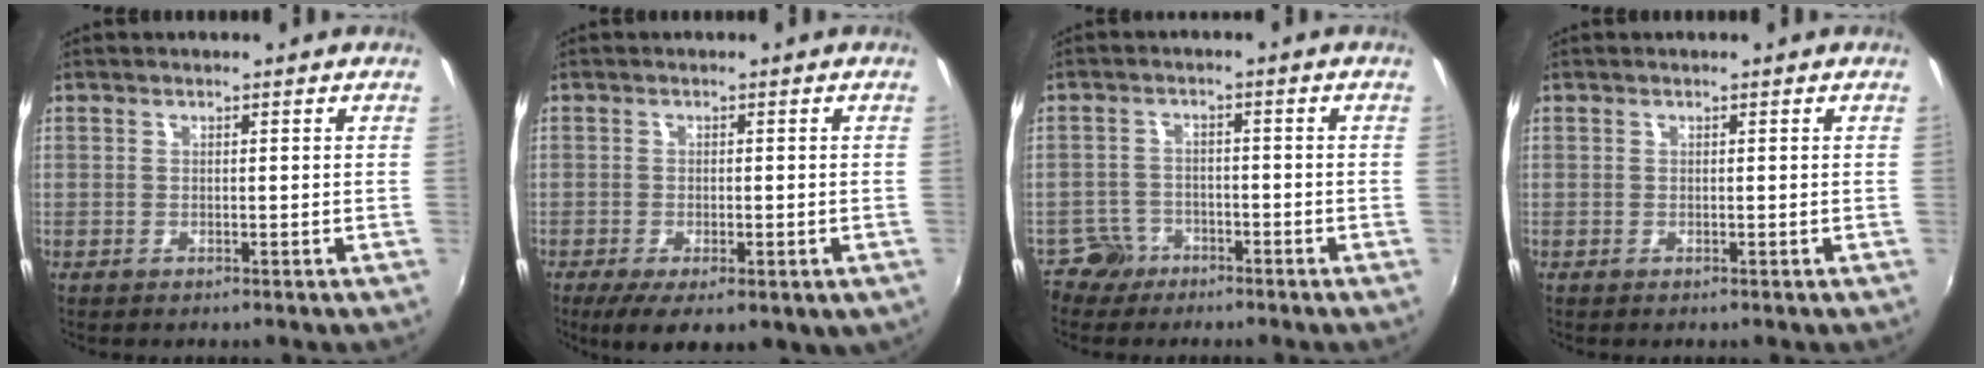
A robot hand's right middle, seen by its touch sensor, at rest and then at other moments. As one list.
[{"total": 8.5, "force": [-4.0, 3.5, 6.7], "torque": [-0.122, -0.036, -0.055]}, {"total": 4.4, "force": [-3.1, 3.1, -0.2], "torque": [-0.005, 0.014, -0.059]}, {"total": 0.0}]